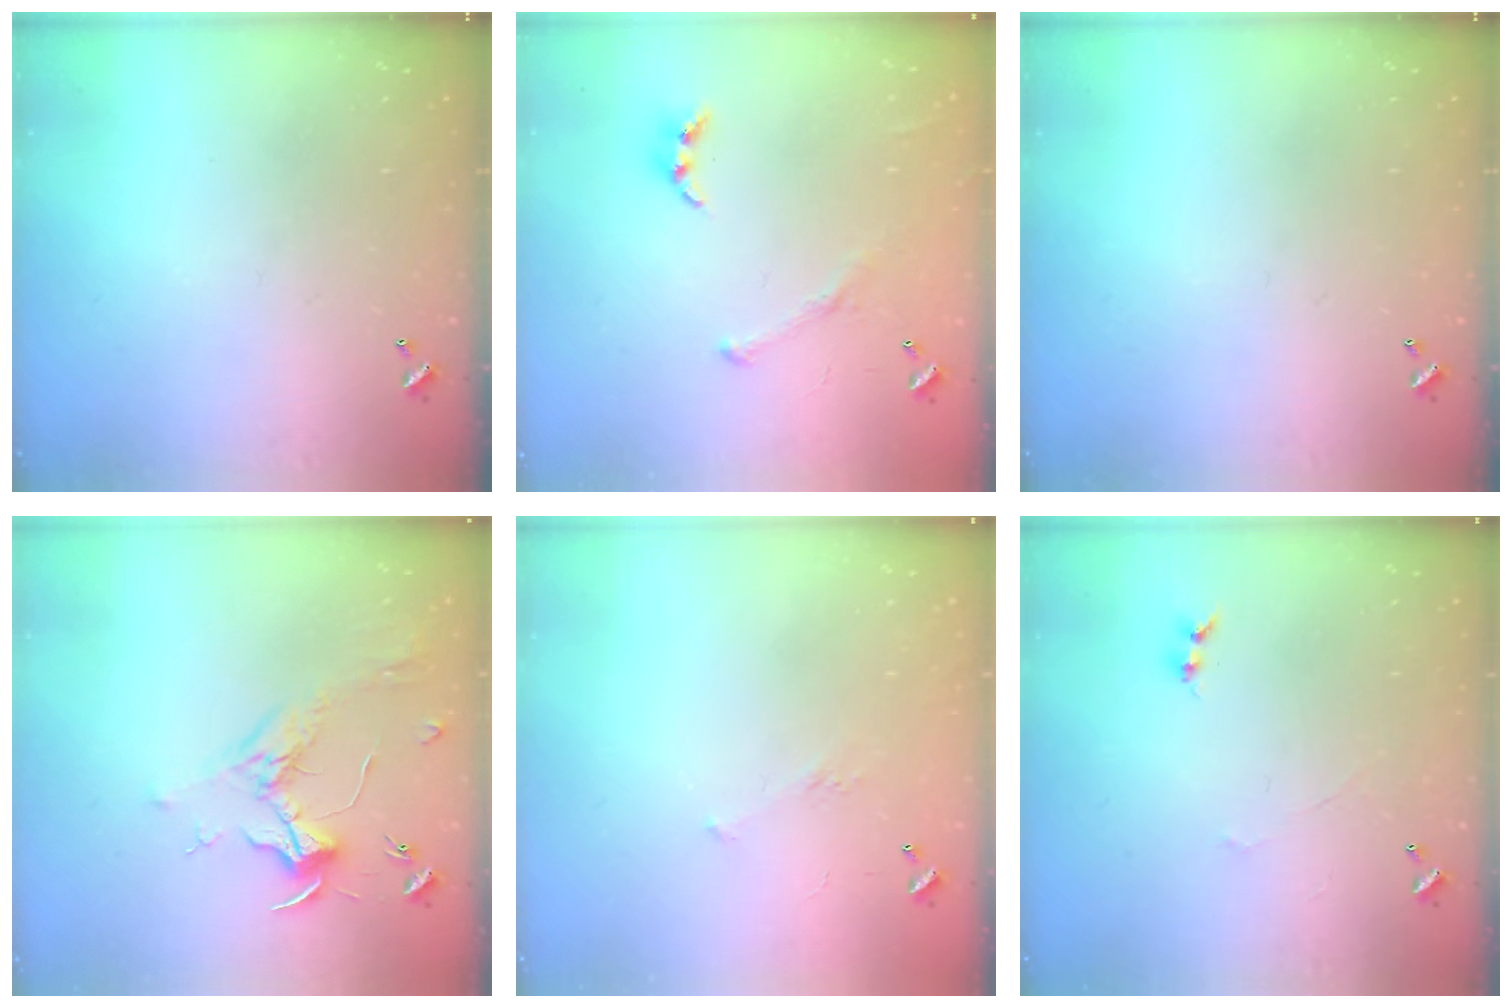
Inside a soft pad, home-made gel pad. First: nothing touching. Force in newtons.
{"total": 2.3, "press": 2.3, "slide": 0.5}
{"total": 0.0}
{"total": 1.8, "press": 1.6, "slide": 0.8}
{"total": 4.8, "press": 4.7, "slide": 0.9}
{"total": 0.0}